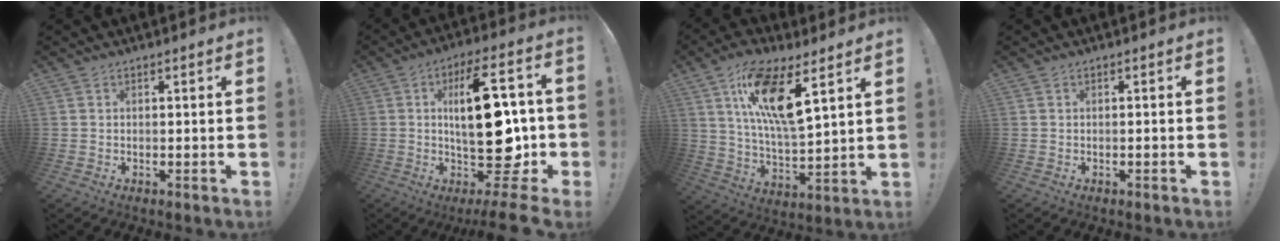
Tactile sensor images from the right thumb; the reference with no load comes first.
{"total": 22.6, "force": [-0.8, 8.0, 21.2], "torque": [-0.358, 0.008, -0.018]}
{"total": 16.1, "force": [8.3, 4.1, 13.2], "torque": [-0.240, -0.028, 0.133]}
{"total": 0.8, "force": [-0.7, -0.4, 0.2], "torque": [-0.009, 0.001, -0.012]}